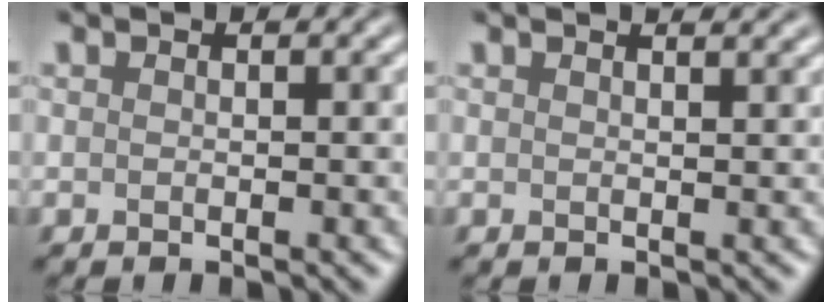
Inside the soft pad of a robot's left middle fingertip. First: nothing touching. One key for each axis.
{"total": 2.3, "fx": 1.8, "fy": 0.8, "fz": 1.2, "tx": 0.000, "ty": 0.011, "tz": 0.002}